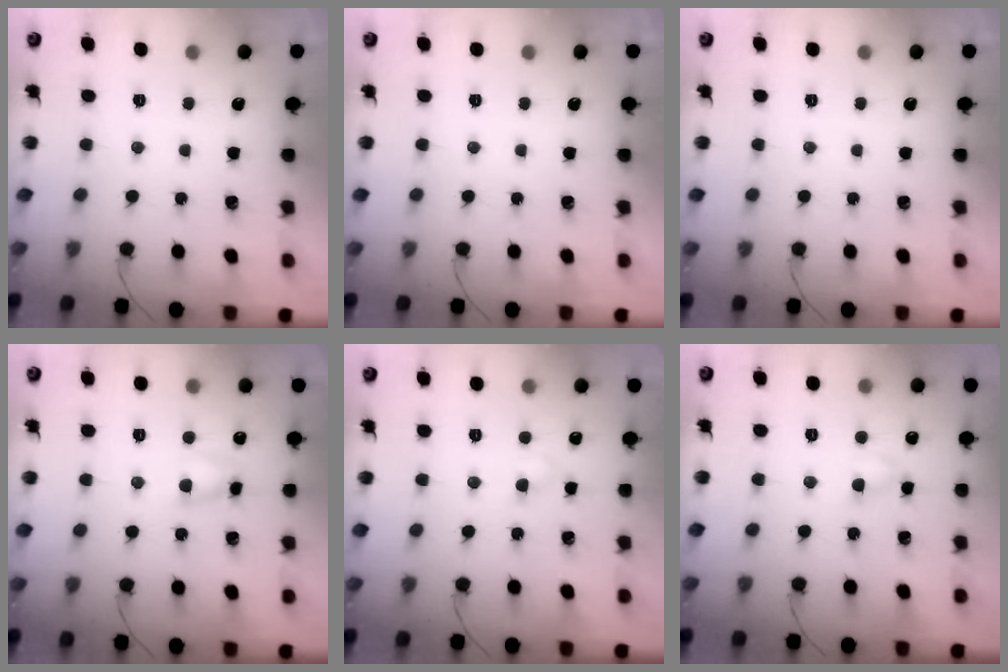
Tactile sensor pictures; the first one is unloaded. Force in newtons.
{"total": 0.0}
{"total": 0.0}
{"total": 4.9, "press": 4.8, "slide": 0.8}
{"total": 2.2, "press": 2.0, "slide": 0.8}
{"total": 3.7, "press": 3.4, "slide": 1.4}